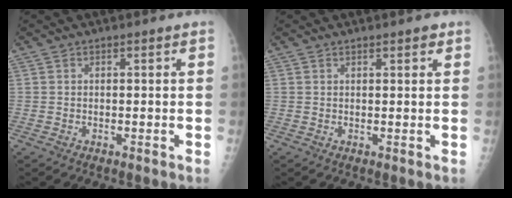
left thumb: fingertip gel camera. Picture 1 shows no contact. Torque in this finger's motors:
{"motor_torque": [-0.18, -0.03, -0.35, -0.26, 0.03]}